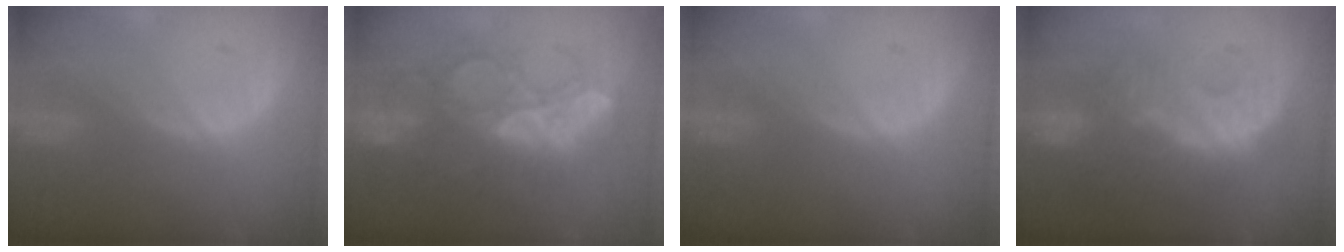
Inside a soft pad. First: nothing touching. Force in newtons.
{"total": 9.1, "press": 8.9, "slide": 1.9}
{"total": 0.0}
{"total": 8.9, "press": 8.8, "slide": 1.7}